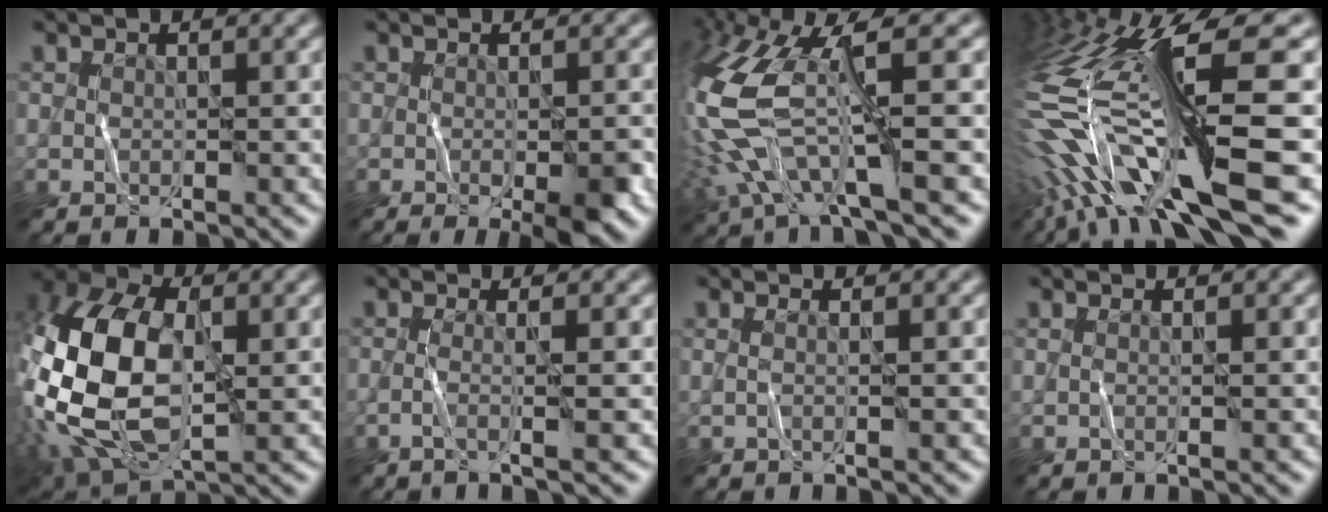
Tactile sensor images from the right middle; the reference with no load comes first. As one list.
[{"total": 3.3, "force": [-1.3, 0.3, 3.0], "torque": [-0.044, -0.003, -0.008]}, {"total": 10.5, "force": [-1.7, 3.5, 9.7], "torque": [-0.226, -0.002, -0.033]}, {"total": 14.7, "force": [-3.6, 2.7, 14.0], "torque": [-0.273, 0.014, -0.041]}, {"total": 13.4, "force": [-1.0, 7.8, 10.8], "torque": [-0.253, 0.006, -0.019]}, {"total": 1.8, "force": [-0.5, 0.2, 1.7], "torque": [-0.031, 0.000, -0.012]}, {"total": 1.0, "force": [0.0, 0.3, 0.9], "torque": [-0.012, -0.001, -0.010]}, {"total": 0.7, "force": [0.1, 0.3, 0.6], "torque": [-0.002, -0.001, -0.008]}]